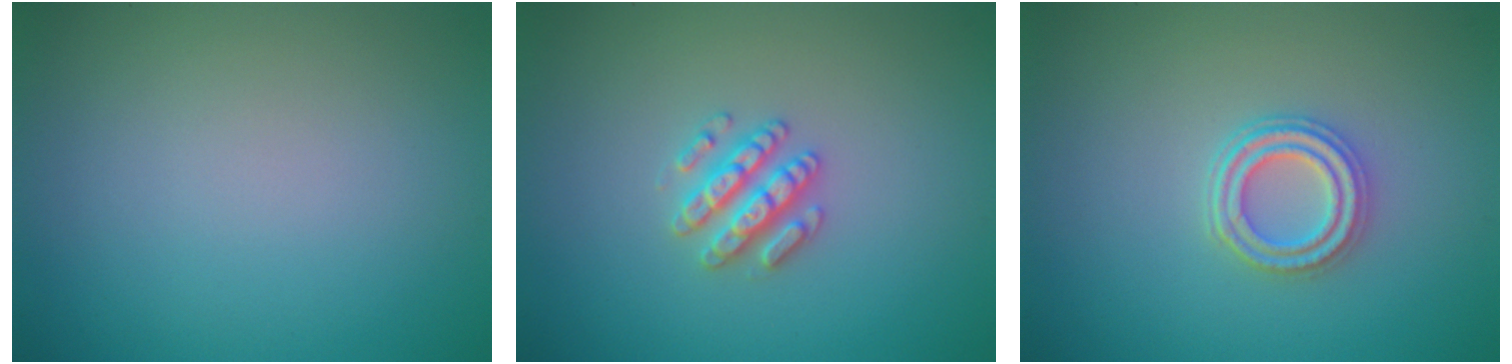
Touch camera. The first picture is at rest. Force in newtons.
{"total": 2.6, "press": 2.5, "slide": 0.4}
{"total": 2.9, "press": 2.5, "slide": 1.4}